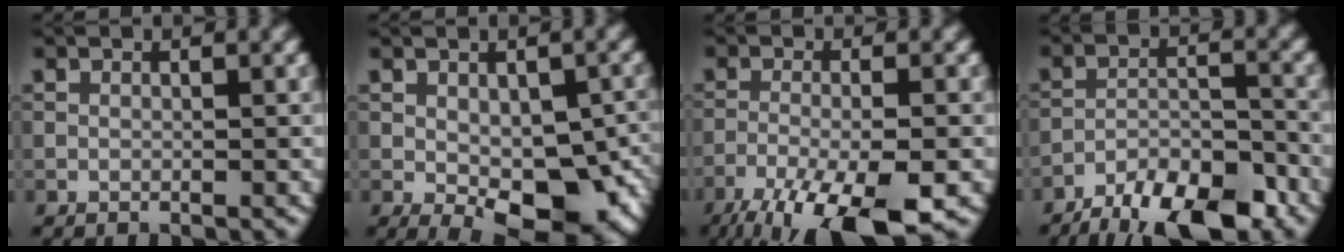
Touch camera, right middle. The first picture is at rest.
{"total": 10.2, "force": [-3.3, 5.2, 8.1], "torque": [-0.119, -0.027, -0.033]}
{"total": 10.6, "force": [-7.2, 2.9, 7.2], "torque": [-0.134, -0.042, -0.114]}
{"total": 9.6, "force": [-7.7, 2.9, 4.9], "torque": [-0.063, -0.005, -0.127]}